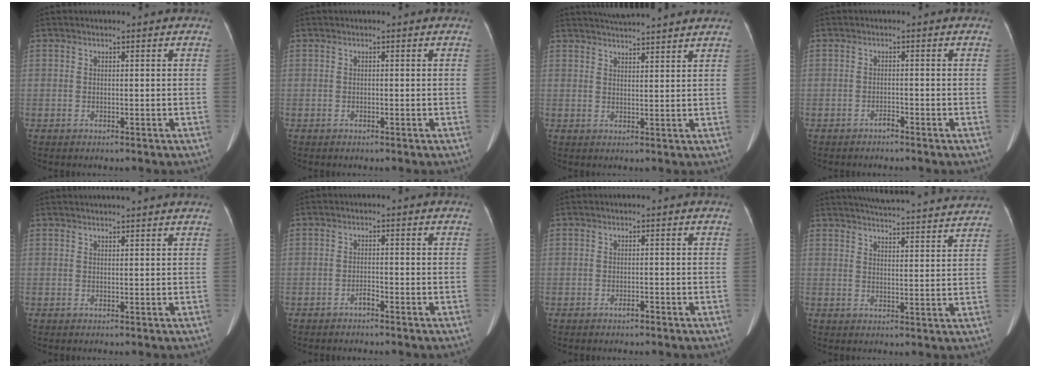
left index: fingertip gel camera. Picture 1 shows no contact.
{"total": 0.0}
{"total": 12.0, "force": [11.1, 0.5, 4.6], "torque": [-0.071, 0.023, 0.145]}
{"total": 1.0, "force": [-1.0, 0.1, 0.3], "torque": [-0.005, 0.002, -0.017]}
{"total": 5.6, "force": [5.2, -0.3, 2.1], "torque": [-0.023, 0.027, 0.059]}
{"total": 1.2, "force": [-1.0, 0.2, 0.5], "torque": [-0.009, 0.003, -0.019]}
{"total": 0.8, "force": [-0.7, 0.2, 0.5], "torque": [-0.008, 0.001, -0.011]}
{"total": 21.7, "force": [20.5, 1.8, 7.0], "torque": [-0.101, -0.005, 0.253]}